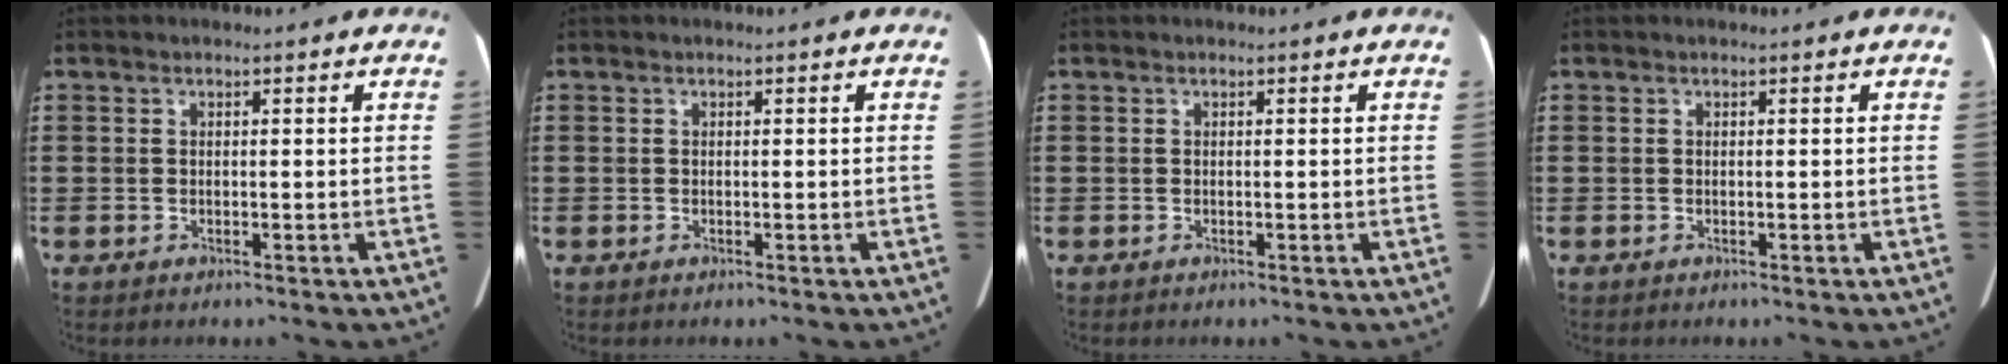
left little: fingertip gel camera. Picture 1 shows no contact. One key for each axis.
{"total": 0.0}
{"total": 0.0}
{"total": 0.0}